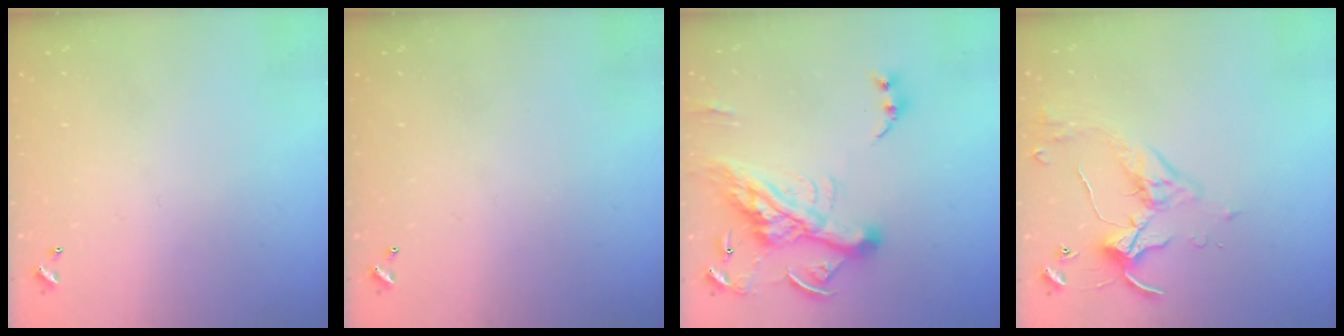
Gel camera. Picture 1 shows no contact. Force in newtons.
{"total": 0.0}
{"total": 18.2, "press": 18.0, "slide": 2.7}
{"total": 3.9, "press": 3.9, "slide": 0.1}